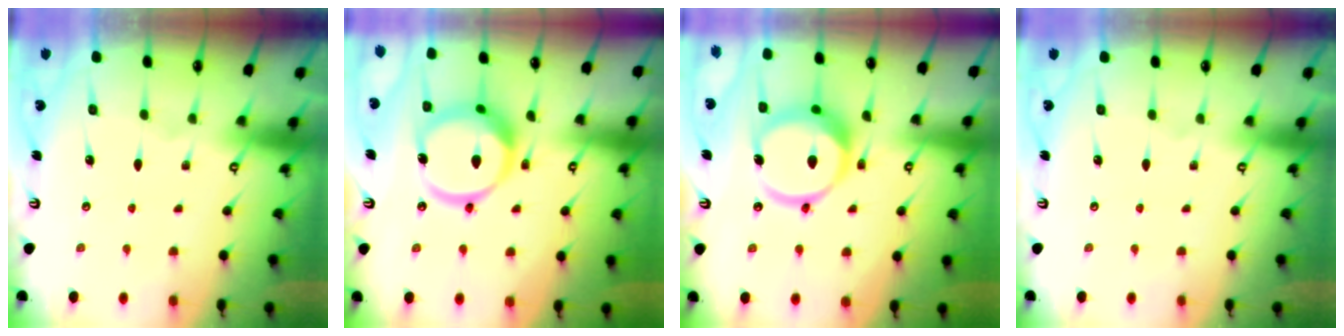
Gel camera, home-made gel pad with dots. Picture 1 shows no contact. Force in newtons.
{"total": 16.7, "press": 16.6, "slide": 1.9}
{"total": 15.3, "press": 15.1, "slide": 1.8}
{"total": 0.0}